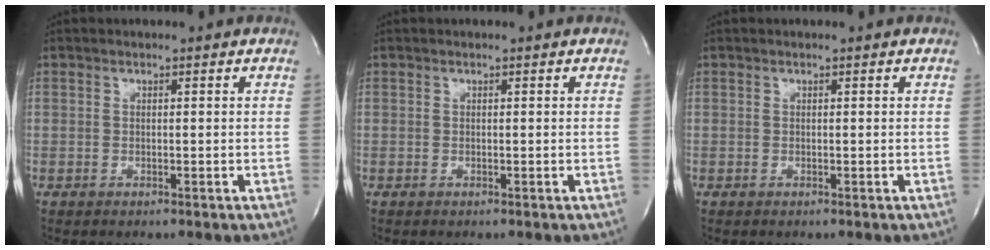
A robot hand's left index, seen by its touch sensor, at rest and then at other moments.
{"total": 0.0}
{"total": 0.0}